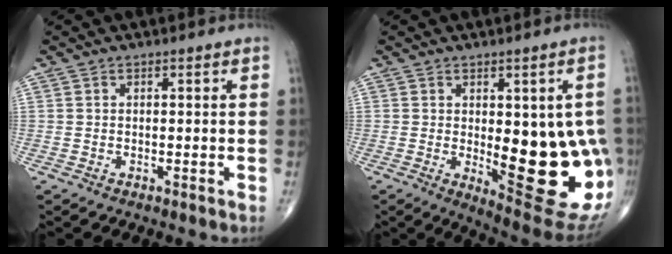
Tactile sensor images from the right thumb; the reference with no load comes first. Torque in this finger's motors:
{"motor_torque": [1.18, 3.83, 2.10, -0.15, 0.42]}